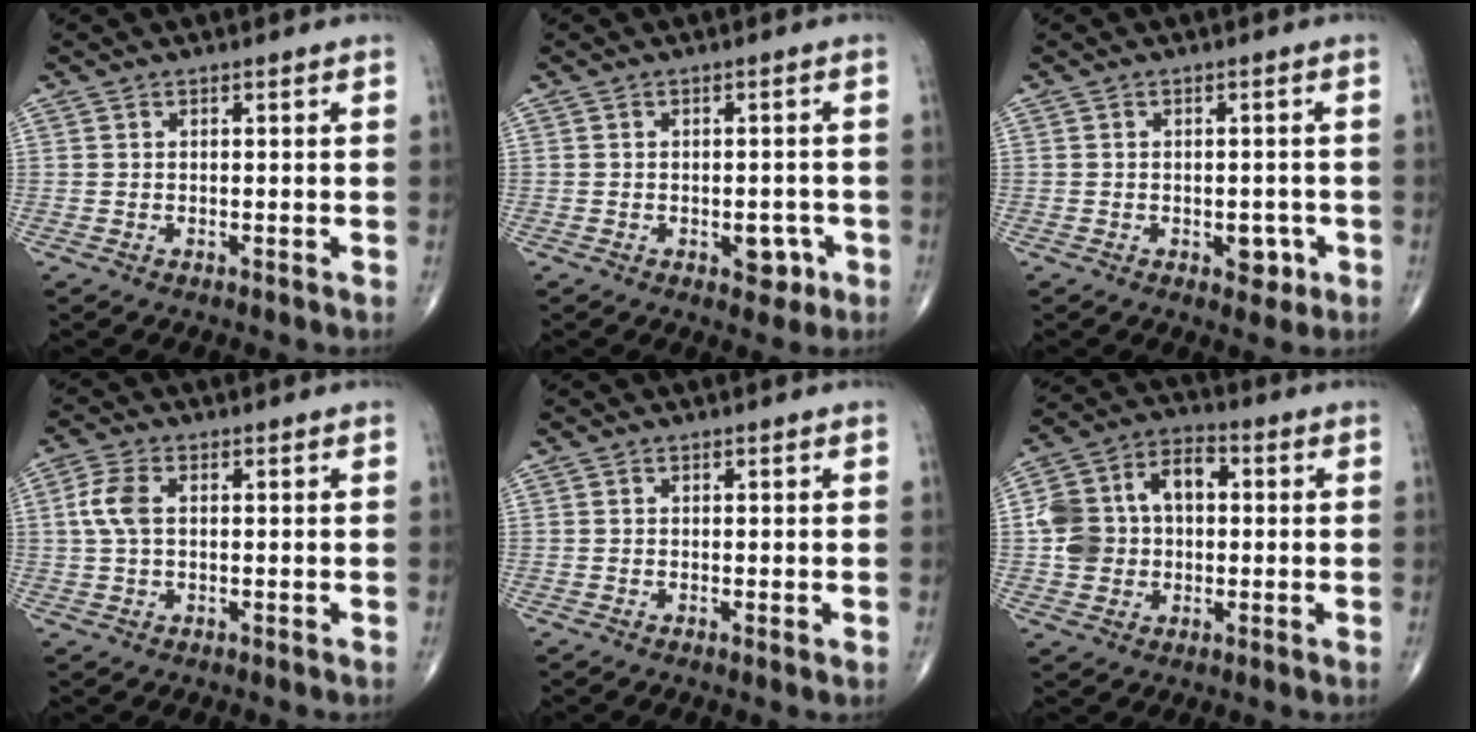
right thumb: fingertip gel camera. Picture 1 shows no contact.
{"total": 3.9, "force": [-1.6, 2.3, 2.7], "torque": [-0.012, 0.007, -0.018]}
{"total": 3.4, "force": [-1.3, 2.2, 2.2], "torque": [-0.006, 0.005, -0.014]}
{"total": 5.0, "force": [0.7, 2.8, 4.0], "torque": [-0.100, 0.011, 0.009]}
{"total": 0.6, "force": [0.0, 0.1, 0.6], "torque": [-0.012, -0.004, -0.002]}
{"total": 12.9, "force": [0.8, 9.8, 8.4], "torque": [-0.129, 0.038, 0.008]}